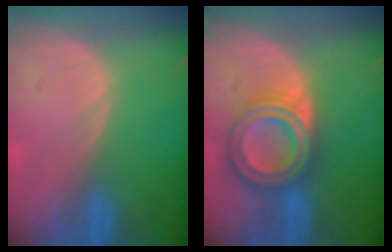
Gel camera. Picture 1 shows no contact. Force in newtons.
{"total": 8.0, "press": 8.0, "slide": 0.5}